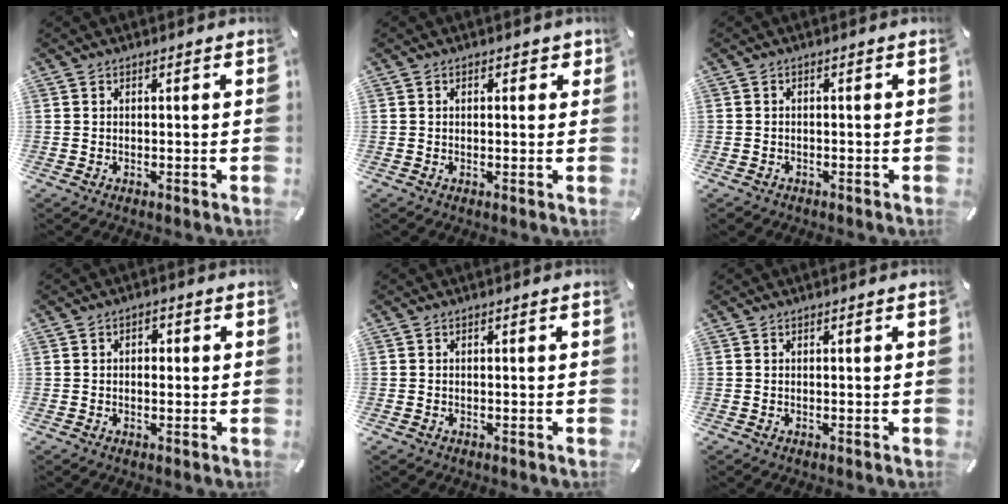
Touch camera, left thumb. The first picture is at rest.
{"total": 1.4, "force": [0.2, 1.0, 1.0], "torque": [-0.011, 0.003, 0.001]}
{"total": 1.2, "force": [-0.8, 0.9, 0.3], "torque": [-0.006, 0.003, -0.019]}
{"total": 2.4, "force": [-0.2, 1.7, 1.7], "torque": [-0.024, 0.004, -0.007]}
{"total": 0.6, "force": [-0.3, 0.4, 0.3], "torque": [-0.004, 0.002, -0.006]}
{"total": 0.0}